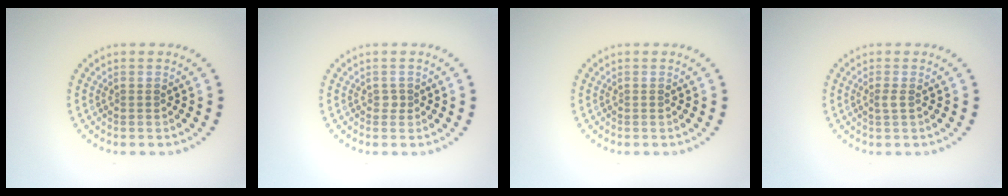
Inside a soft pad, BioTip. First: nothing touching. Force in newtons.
{"total": 0.6, "press": 0.5, "slide": 0.3}
{"total": 0.0}
{"total": 0.8, "press": 0.5, "slide": 0.6}